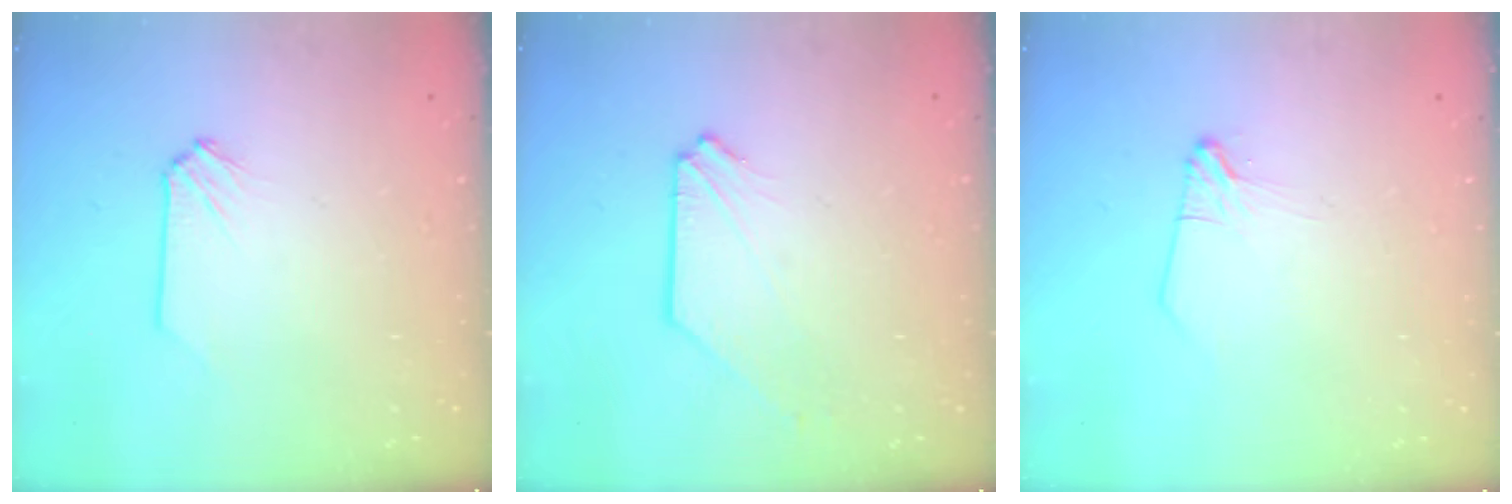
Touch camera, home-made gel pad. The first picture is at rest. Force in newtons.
{"total": 1.2, "press": 1.2, "slide": 0.2}
{"total": 2.0, "press": 2.0, "slide": 0.4}